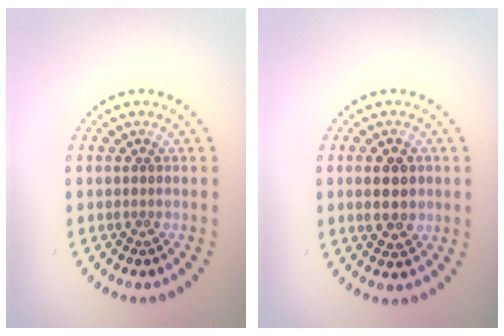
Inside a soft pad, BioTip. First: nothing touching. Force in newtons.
{"total": 2.9, "press": 2.9, "slide": 0.1}